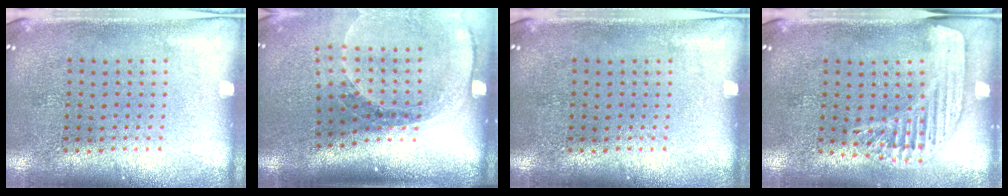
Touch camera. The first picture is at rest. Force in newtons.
{"total": 1.8, "press": 1.6, "slide": 0.7}
{"total": 0.0}
{"total": 1.6, "press": 1.6, "slide": 0.4}